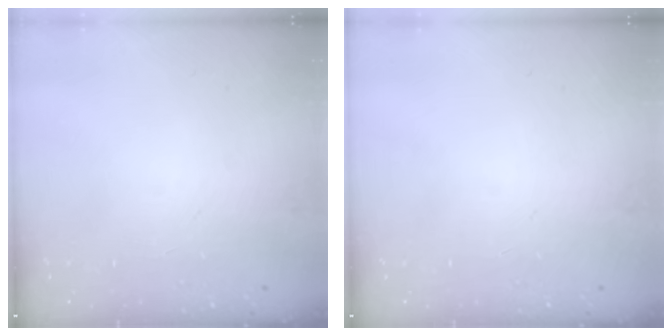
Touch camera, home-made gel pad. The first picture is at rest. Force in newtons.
{"total": 0.0}